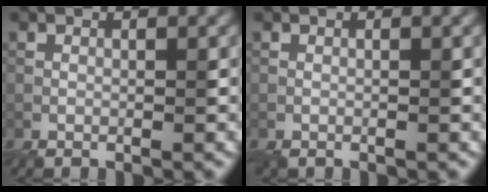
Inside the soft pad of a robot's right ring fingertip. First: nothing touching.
{"total": 0.0}